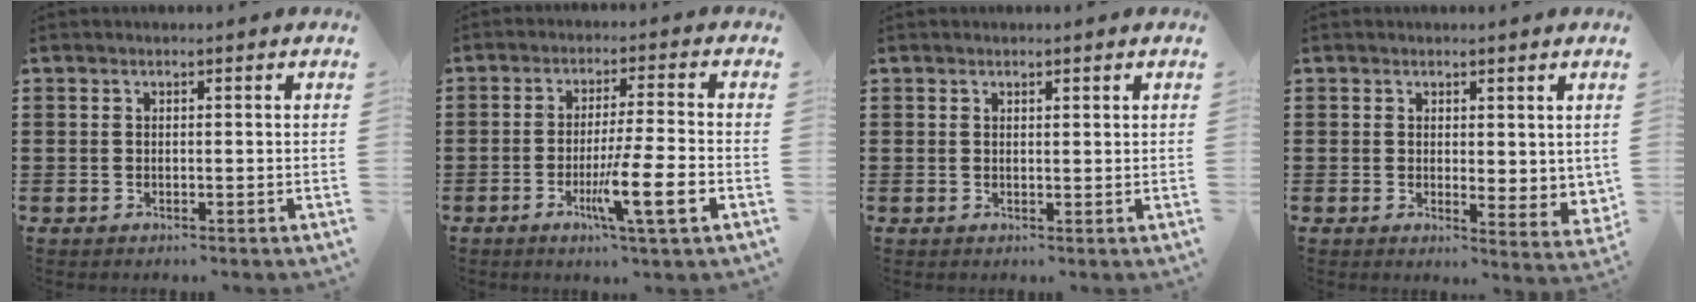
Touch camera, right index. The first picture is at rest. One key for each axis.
{"total": 9.0, "fx": -3.3, "fy": 0.1, "fz": 8.4, "tx": -0.148, "ty": -0.015, "tz": -0.058}
{"total": 0.7, "fx": 0.6, "fy": 0.3, "fz": 0.4, "tx": -0.008, "ty": 0.002, "tz": 0.010}
{"total": 2.4, "fx": 1.9, "fy": 1.2, "fz": 0.9, "tx": -0.016, "ty": -0.003, "tz": 0.034}